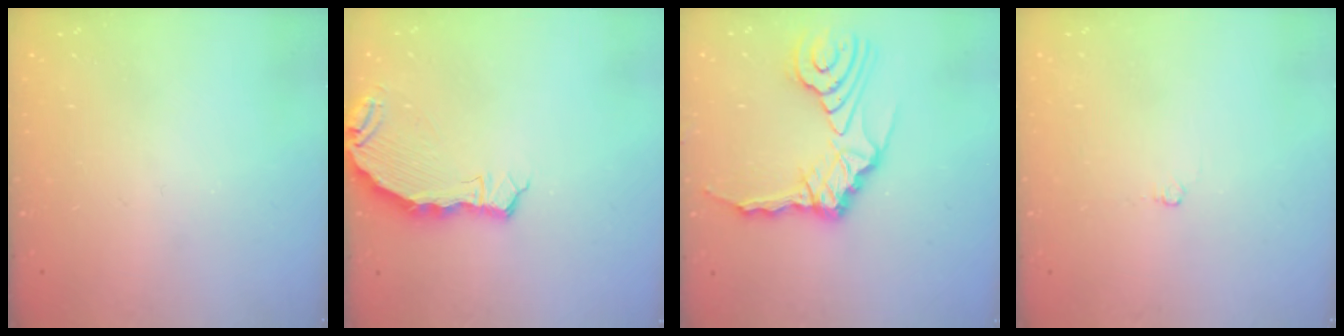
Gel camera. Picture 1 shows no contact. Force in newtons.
{"total": 6.9, "press": 5.2, "slide": 4.5}
{"total": 14.5, "press": 14.4, "slide": 2.2}
{"total": 4.3, "press": 4.2, "slide": 1.1}